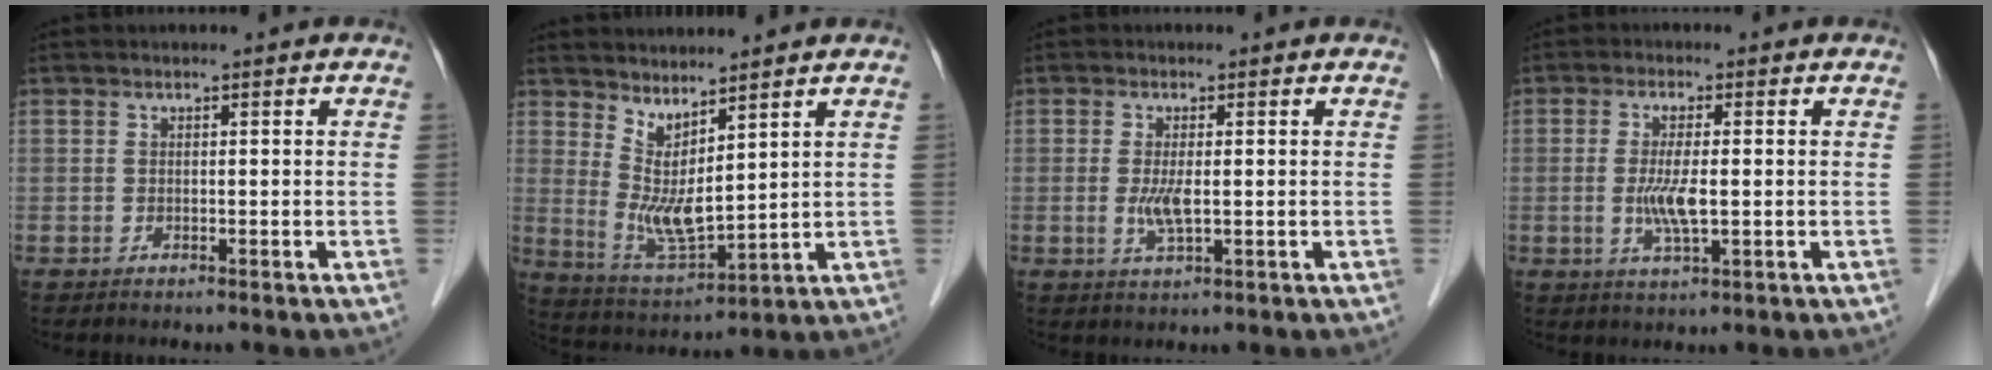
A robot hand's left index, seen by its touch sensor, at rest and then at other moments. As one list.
[{"total": 6.9, "force": [3.7, 1.5, 5.6], "torque": [-0.120, -0.018, 0.088]}, {"total": 3.3, "force": [-0.3, 0.8, 3.2], "torque": [-0.069, -0.005, -0.003]}, {"total": 5.2, "force": [-0.4, 0.7, 5.1], "torque": [-0.109, -0.011, -0.008]}]